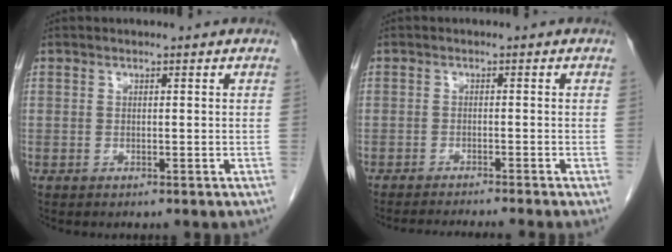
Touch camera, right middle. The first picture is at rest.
{"total": 6.6, "force": [-6.0, -1.2, 2.6], "torque": [-0.019, -0.016, -0.091]}